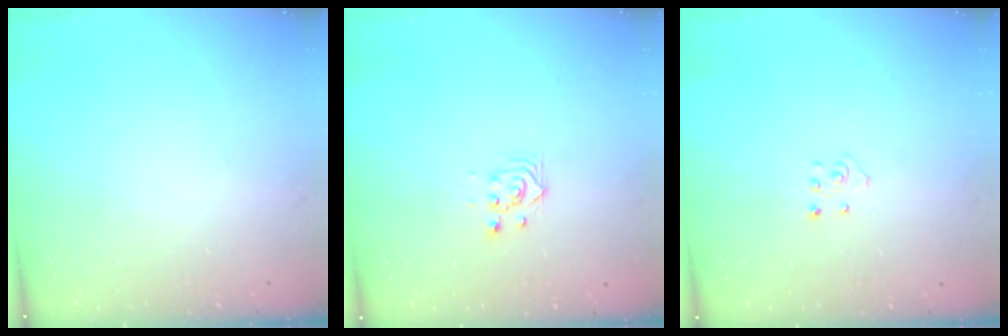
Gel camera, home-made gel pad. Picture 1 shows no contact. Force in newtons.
{"total": 3.0, "press": 3.0, "slide": 0.1}
{"total": 2.7, "press": 2.7, "slide": 0.2}